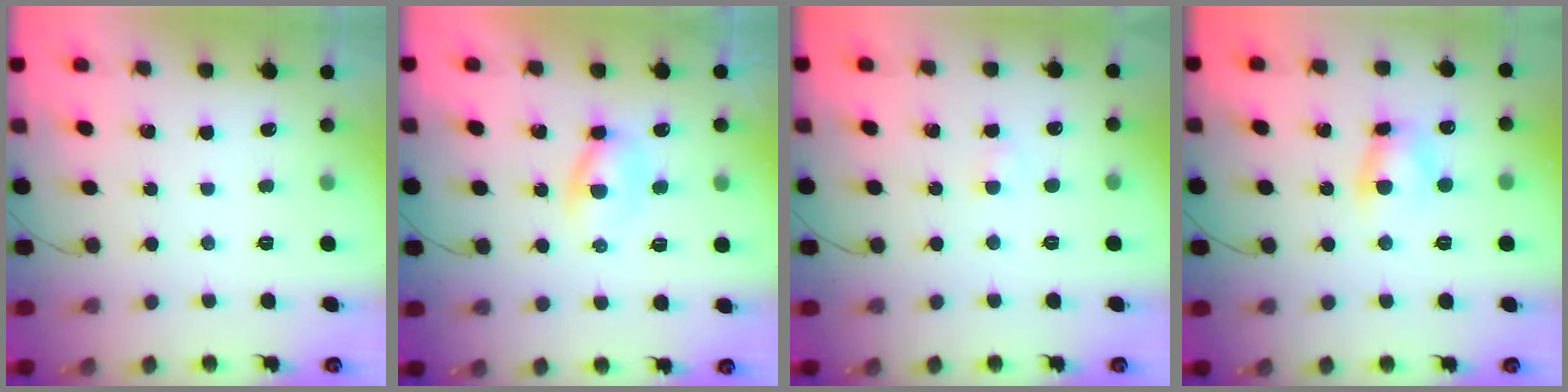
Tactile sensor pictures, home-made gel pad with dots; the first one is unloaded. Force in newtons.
{"total": 3.8, "press": 3.7, "slide": 1.0}
{"total": 1.5, "press": 1.2, "slide": 0.8}
{"total": 5.0, "press": 5.0, "slide": 0.6}